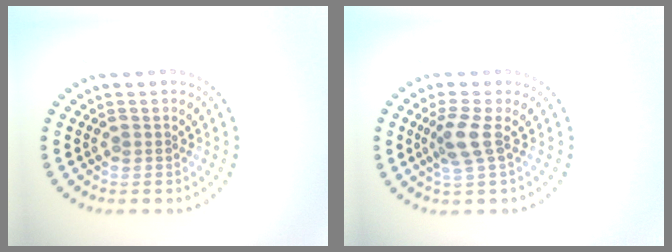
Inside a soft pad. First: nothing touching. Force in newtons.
{"total": 2.4, "press": 1.8, "slide": 1.6}